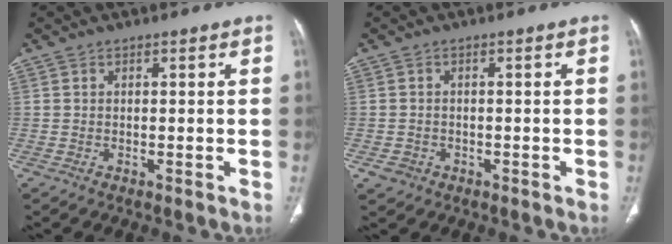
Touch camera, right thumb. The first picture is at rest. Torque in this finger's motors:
{"motor_torque": [0.54, 0.40, -0.27, -0.12, -0.01]}